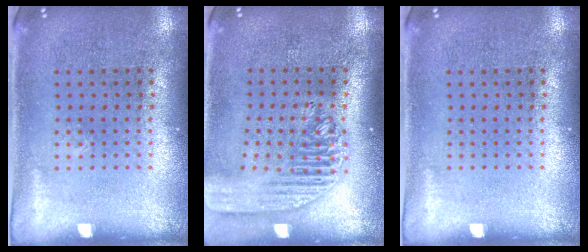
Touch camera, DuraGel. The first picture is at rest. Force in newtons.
{"total": 2.1, "press": 1.8, "slide": 1.1}
{"total": 0.0}